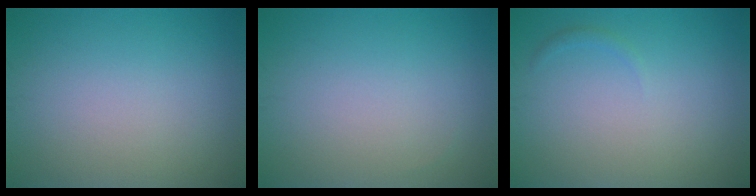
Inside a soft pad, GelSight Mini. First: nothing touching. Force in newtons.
{"total": 0.0}
{"total": 0.6, "press": 0.6, "slide": 0.0}